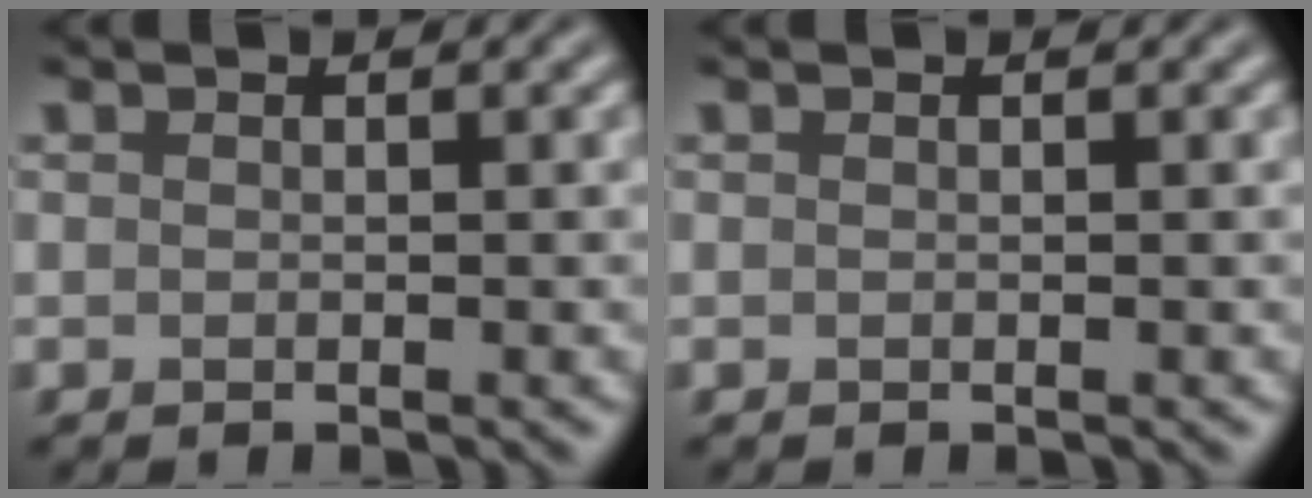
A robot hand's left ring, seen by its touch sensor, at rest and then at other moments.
{"total": 0.0}